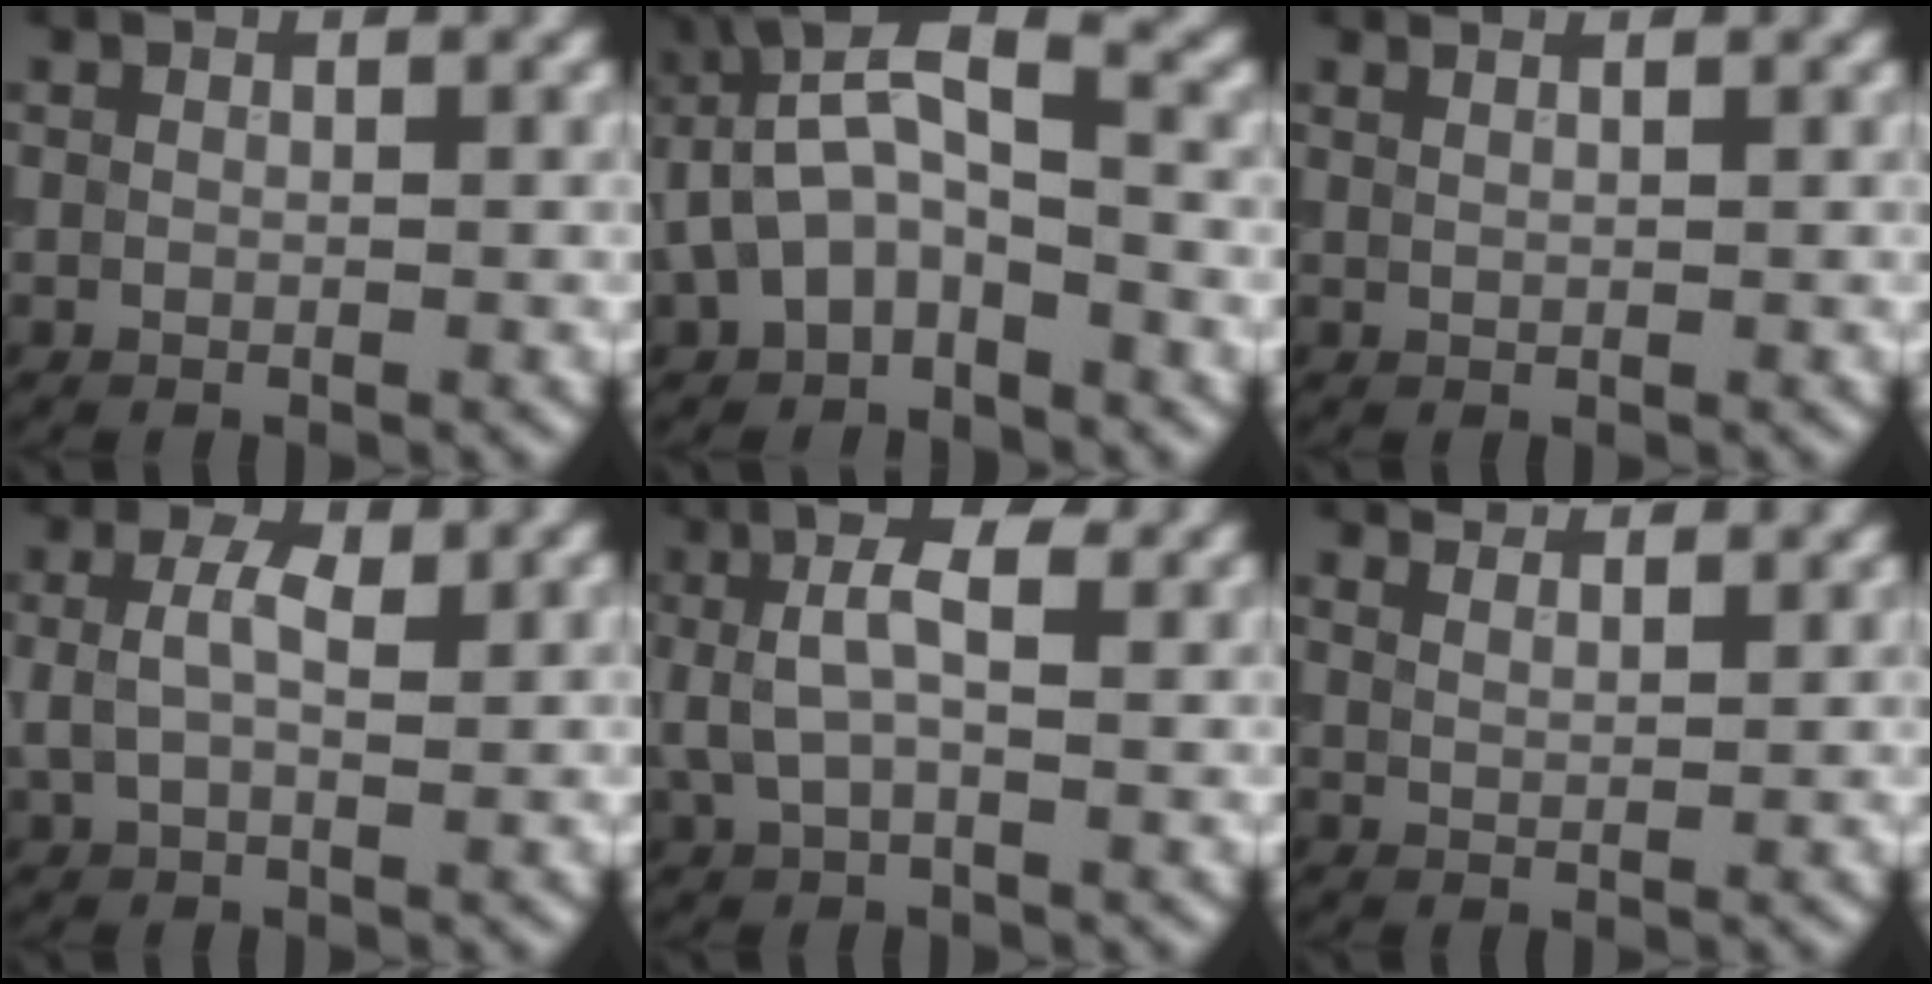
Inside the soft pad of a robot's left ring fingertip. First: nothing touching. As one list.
[{"total": 6.1, "force": [-1.0, 3.2, 5.1], "torque": [-0.098, 0.022, -0.025]}, {"total": 2.0, "force": [1.5, 0.9, 1.0], "torque": [0.000, 0.004, 0.001]}, {"total": 3.1, "force": [0.7, 1.6, 2.6], "torque": [-0.058, 0.007, 0.010]}, {"total": 4.8, "force": [1.2, 2.0, 4.1], "torque": [-0.083, 0.007, 0.016]}, {"total": 6.0, "force": [5.1, 1.8, 2.4], "torque": [-0.030, 0.030, 0.058]}]